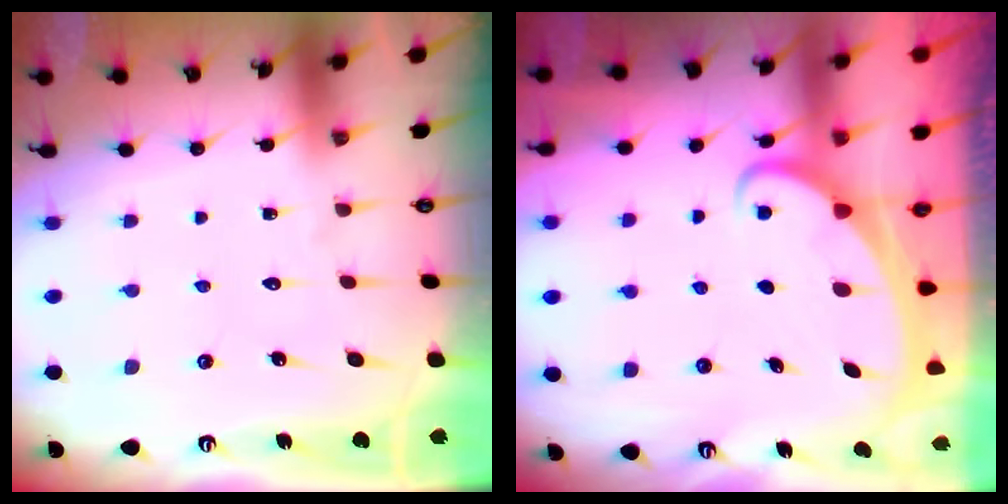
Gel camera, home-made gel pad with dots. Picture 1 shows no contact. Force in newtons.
{"total": 1.9, "press": 1.9, "slide": 0.3}